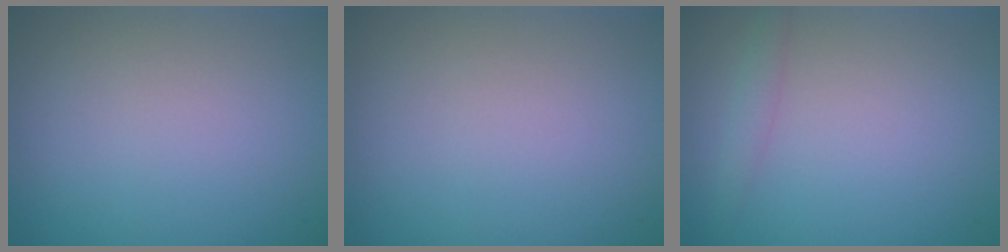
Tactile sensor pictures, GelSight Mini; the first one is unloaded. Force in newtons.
{"total": 0.0}
{"total": 1.2, "press": 1.2, "slide": 0.1}